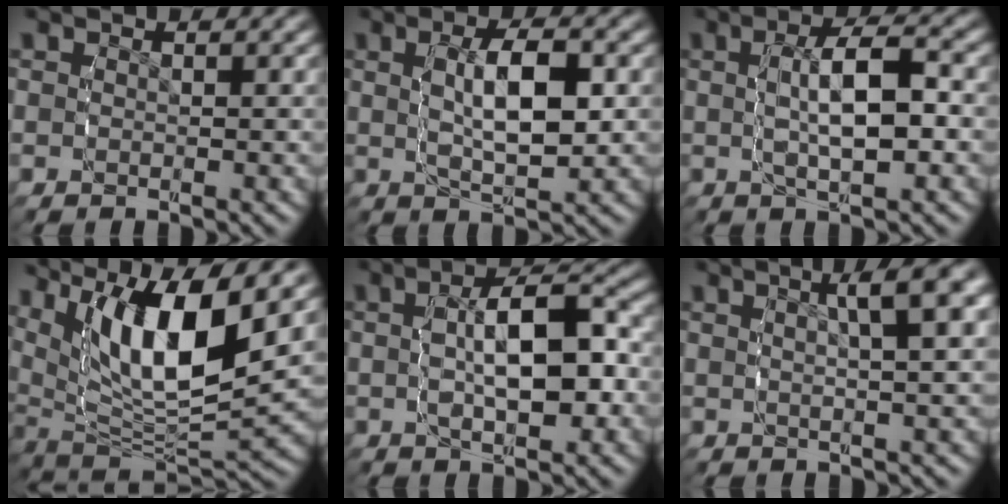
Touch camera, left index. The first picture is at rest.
{"total": 5.6, "force": [0.0, 2.3, 5.1], "torque": [-0.096, -0.001, 0.003]}
{"total": 5.2, "force": [-0.1, 1.8, 4.9], "torque": [-0.089, 0.007, -0.002]}
{"total": 13.9, "force": [2.5, 8.8, 10.4], "torque": [-0.202, -0.020, 0.043]}
{"total": 6.6, "force": [-0.6, 2.8, 5.9], "torque": [-0.103, 0.007, -0.008]}
{"total": 4.3, "force": [1.9, 0.7, 3.8], "torque": [-0.050, 0.016, 0.026]}